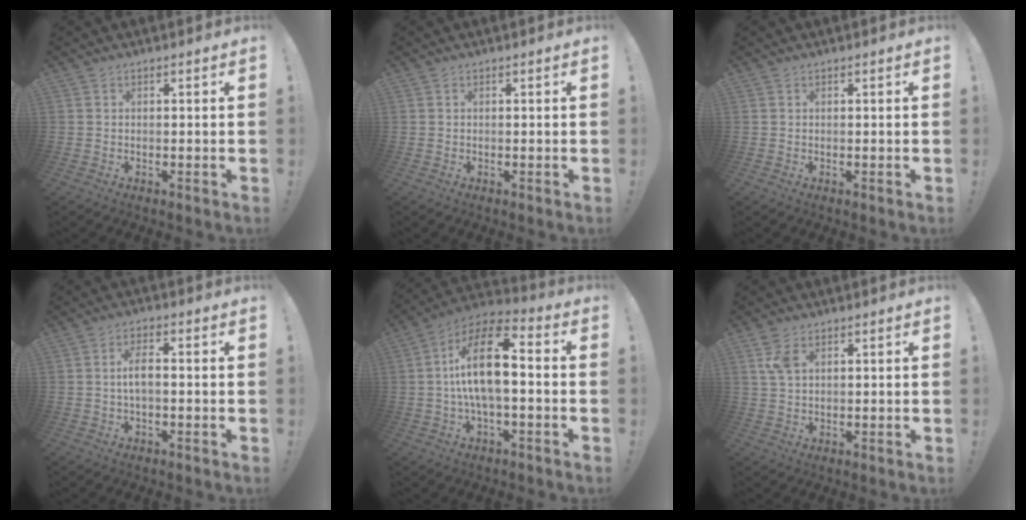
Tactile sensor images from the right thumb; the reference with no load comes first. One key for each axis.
{"total": 0.0}
{"total": 0.0}
{"total": 4.9, "fx": -0.4, "fy": 1.7, "fz": 4.6, "tx": -0.084, "ty": 0.003, "tz": -0.009}
{"total": 16.7, "fx": 0.5, "fy": 6.7, "fz": 15.2, "tx": -0.267, "ty": 0.005, "tz": 0.004}
{"total": 4.9, "fx": 2.3, "fy": 2.5, "fz": 3.5, "tx": -0.055, "ty": -0.005, "tz": 0.041}